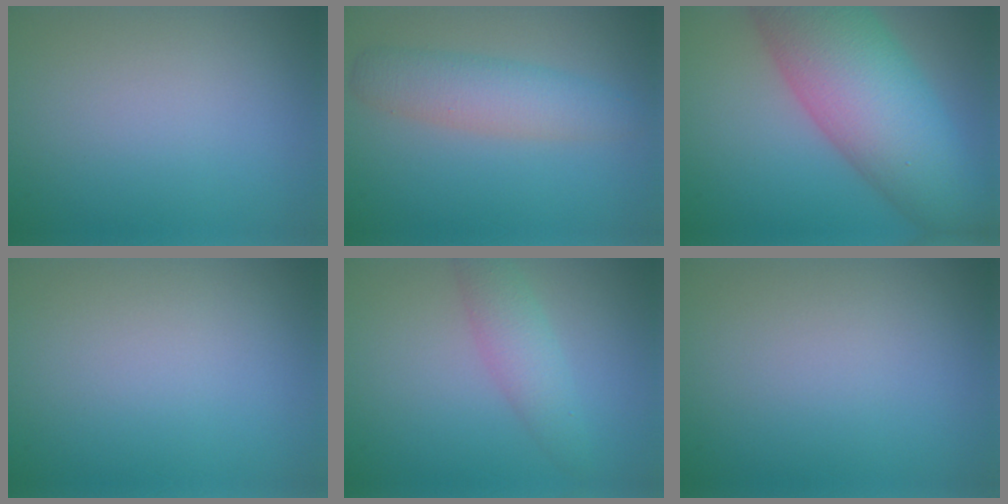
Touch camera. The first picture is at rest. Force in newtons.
{"total": 4.1, "press": 4.1, "slide": 0.0}
{"total": 12.5, "press": 12.5, "slide": 0.6}
{"total": 0.0}
{"total": 2.9, "press": 2.9, "slide": 0.0}
{"total": 0.0}